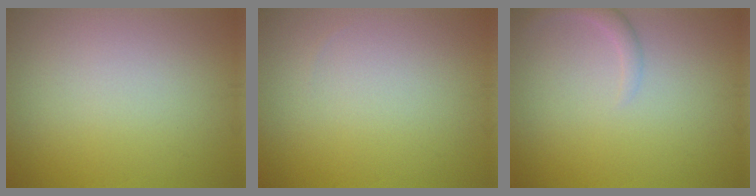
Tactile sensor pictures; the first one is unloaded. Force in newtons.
{"total": 0.0}
{"total": 1.5, "press": 1.5, "slide": 0.2}